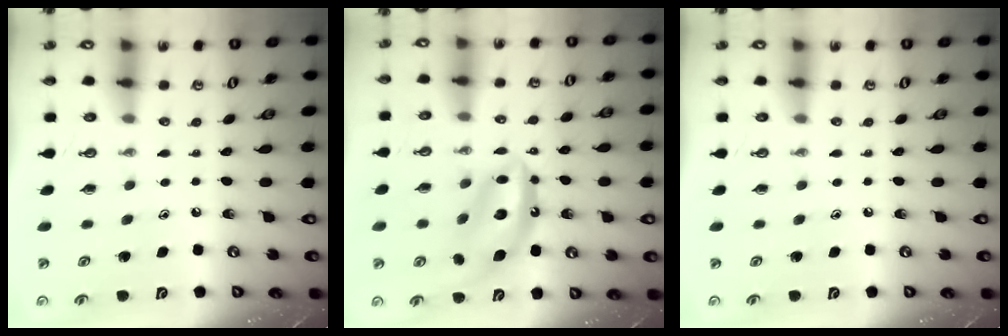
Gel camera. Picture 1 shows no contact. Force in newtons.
{"total": 12.1, "press": 12.0, "slide": 1.0}
{"total": 0.0}